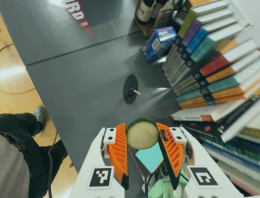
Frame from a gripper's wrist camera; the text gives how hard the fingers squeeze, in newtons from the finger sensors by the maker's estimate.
{"total": 8.9, "left": 9.2, "right": 8.7}